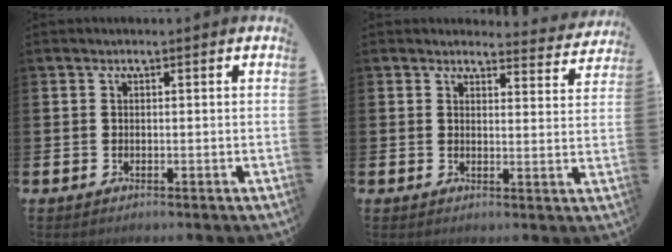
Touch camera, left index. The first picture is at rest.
{"total": 3.1, "force": [3.1, 0.6, 0.1], "torque": [0.011, -0.028, 0.049]}